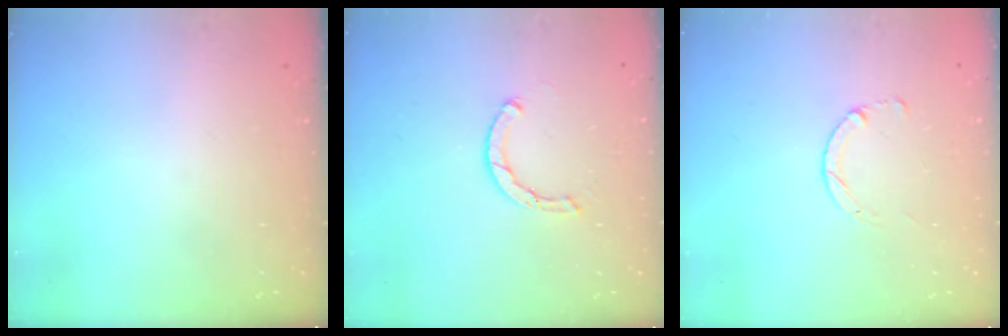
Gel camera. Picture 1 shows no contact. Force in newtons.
{"total": 2.5, "press": 2.5, "slide": 0.1}
{"total": 1.8, "press": 1.8, "slide": 0.2}